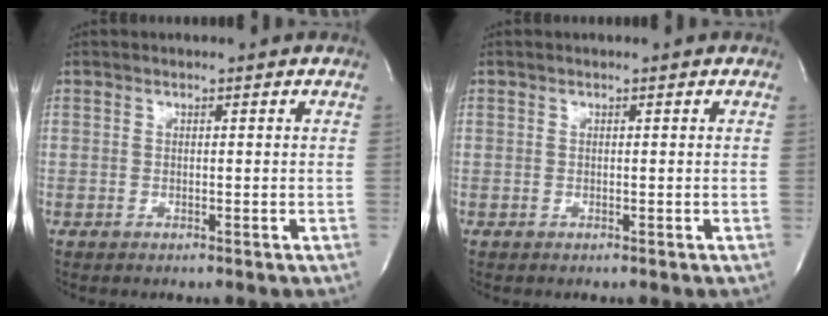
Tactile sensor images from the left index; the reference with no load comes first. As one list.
[{"total": 0.0}]